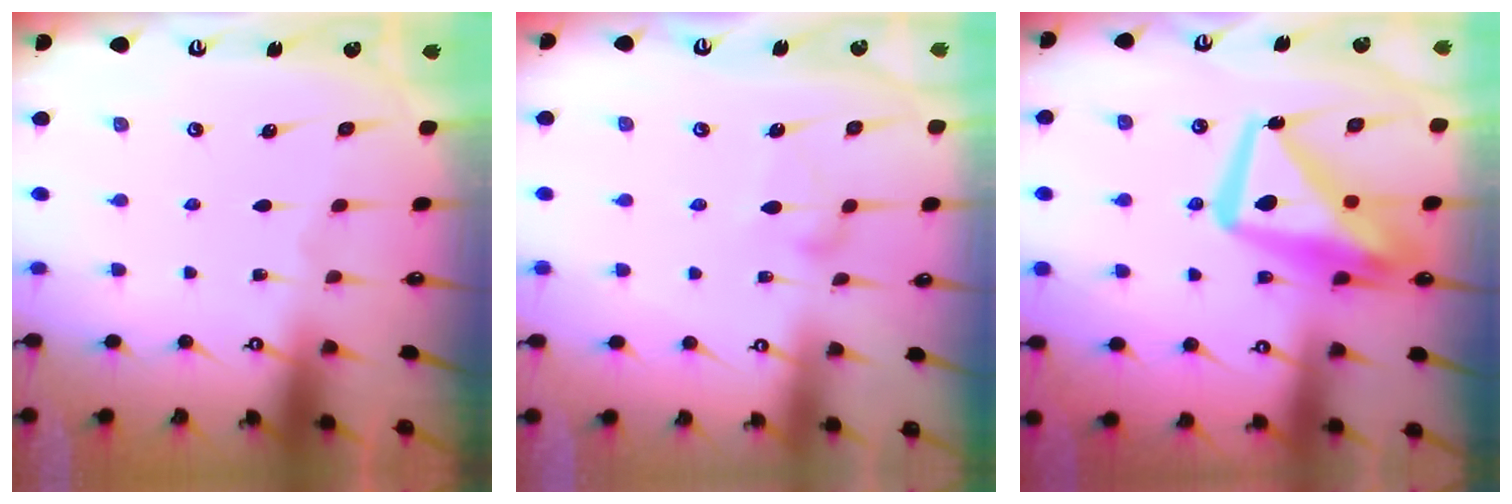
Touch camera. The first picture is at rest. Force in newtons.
{"total": 8.2, "press": 8.2, "slide": 0.4}
{"total": 15.5, "press": 15.4, "slide": 1.7}